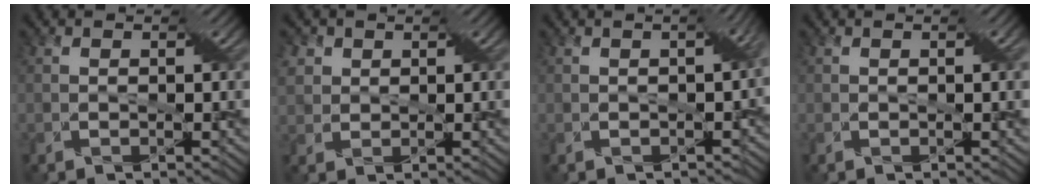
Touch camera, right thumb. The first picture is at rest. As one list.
[{"total": 3.7, "force": [1.4, 3.2, 1.4], "torque": [-0.054, 0.015, 0.025]}, {"total": 5.7, "force": [-1.1, 3.2, 4.6], "torque": [-0.049, -0.021, -0.008]}, {"total": 1.2, "force": [0.2, 0.2, 1.1], "torque": [-0.013, 0.003, 0.005]}]